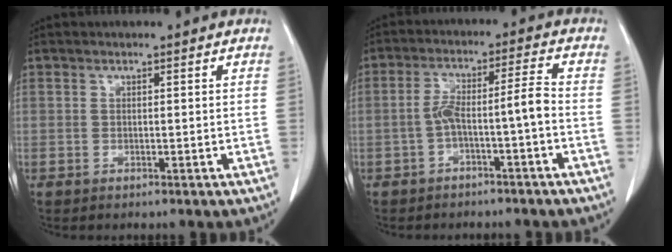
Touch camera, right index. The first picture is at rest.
{"total": 5.8, "force": [-2.4, -0.1, 5.3], "torque": [-0.102, 0.033, -0.036]}